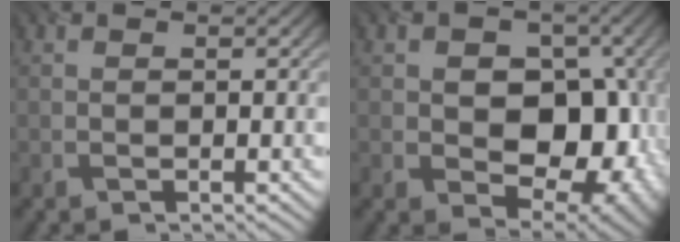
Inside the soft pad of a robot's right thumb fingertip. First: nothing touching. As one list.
[{"total": 13.3, "force": [-0.8, 9.4, 9.4], "torque": [-0.110, -0.010, 0.004]}]